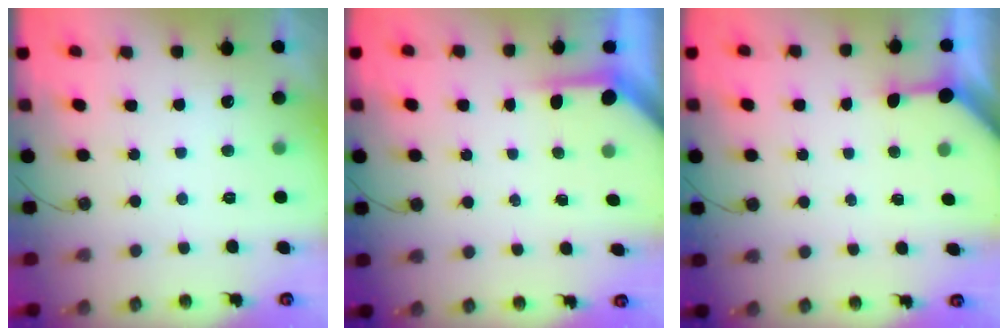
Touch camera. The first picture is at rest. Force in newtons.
{"total": 3.6, "press": 3.6, "slide": 0.3}
{"total": 3.3, "press": 3.3, "slide": 0.3}